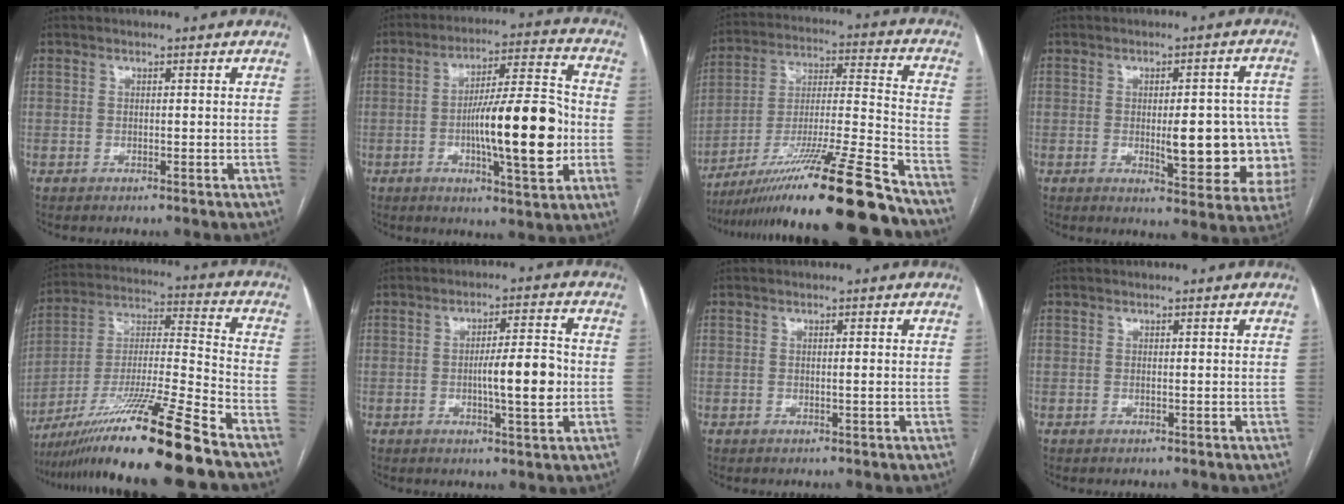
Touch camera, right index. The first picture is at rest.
{"total": 17.6, "force": [-2.7, 2.2, 17.2], "torque": [-0.266, 0.002, -0.041]}
{"total": 23.3, "force": [-18.4, -1.3, 14.2], "torque": [-0.220, -0.021, -0.317]}
{"total": 13.7, "force": [-2.1, 4.1, 12.9], "torque": [-0.116, 0.013, -0.014]}
{"total": 20.2, "force": [-15.0, -1.7, 13.4], "torque": [-0.257, -0.026, -0.269]}
{"total": 7.9, "force": [-1.2, 0.8, 7.7], "torque": [-0.120, 0.002, -0.019]}
{"total": 0.7, "force": [-0.1, -0.1, 0.7], "torque": [-0.012, 0.000, -0.001]}
{"total": 0.0}